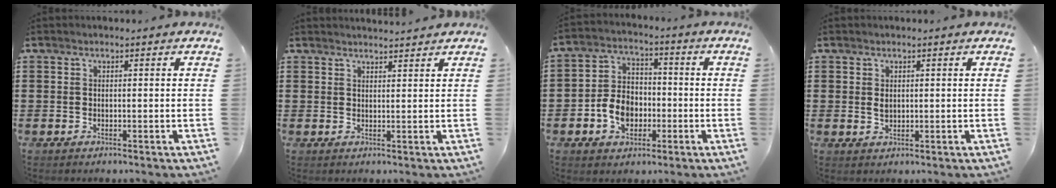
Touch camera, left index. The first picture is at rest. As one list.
[{"total": 1.7, "force": [1.7, 0.0, 0.2], "torque": [-0.008, -0.001, 0.033]}, {"total": 7.0, "force": [-2.4, 5.3, 3.9], "torque": [-0.096, 0.012, -0.049]}, {"total": 1.4, "force": [0.4, 0.9, 1.0], "torque": [-0.023, 0.005, 0.007]}]